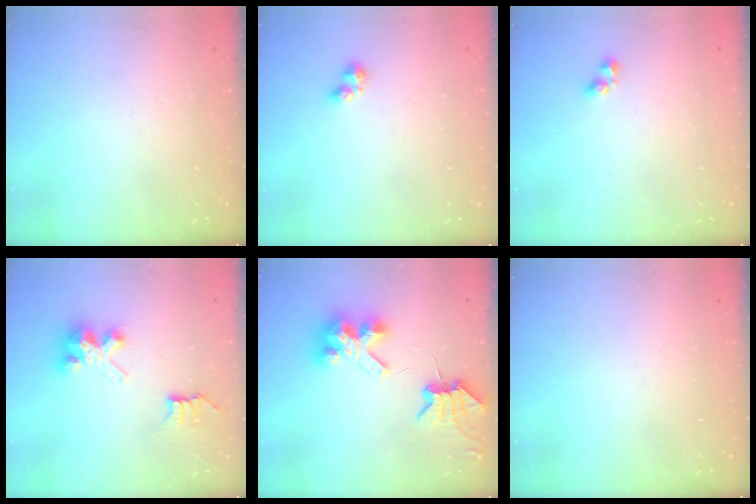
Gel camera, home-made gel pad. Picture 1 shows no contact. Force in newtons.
{"total": 3.3, "press": 3.3, "slide": 0.4}
{"total": 3.8, "press": 3.8, "slide": 0.6}
{"total": 6.7, "press": 6.7, "slide": 0.1}
{"total": 7.1, "press": 7.0, "slide": 0.9}
{"total": 0.0}